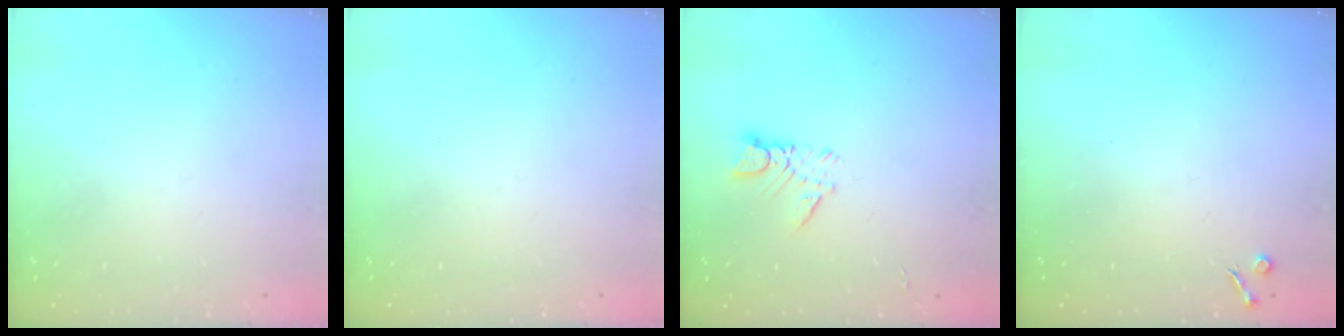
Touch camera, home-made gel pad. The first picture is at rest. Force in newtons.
{"total": 0.0}
{"total": 3.1, "press": 3.1, "slide": 0.4}
{"total": 2.7, "press": 2.6, "slide": 0.5}